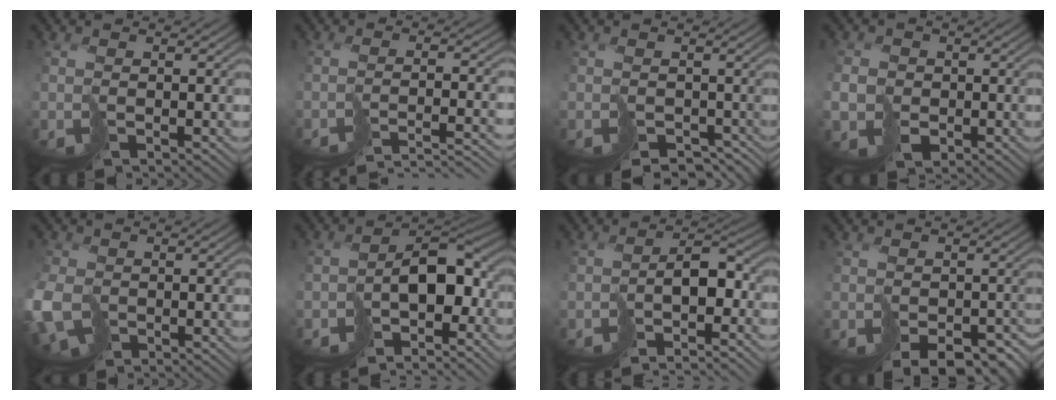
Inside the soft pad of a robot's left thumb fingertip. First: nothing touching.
{"total": 7.5, "force": [-7.1, 0.8, 2.4], "torque": [-0.035, -0.003, -0.086]}
{"total": 2.7, "force": [-1.6, 2.1, 0.8], "torque": [-0.007, -0.013, -0.014]}
{"total": 3.6, "force": [-0.5, 3.3, 1.3], "torque": [-0.023, -0.007, -0.022]}
{"total": 8.2, "force": [-2.7, 5.5, 5.5], "torque": [-0.155, -0.034, -0.045]}
{"total": 7.7, "force": [-3.6, 4.2, 5.4], "torque": [-0.072, -0.009, -0.061]}
{"total": 4.9, "force": [-3.6, 1.6, 2.9], "torque": [-0.033, -0.005, -0.062]}
{"total": 7.1, "force": [-4.4, 4.5, 3.3], "torque": [-0.038, -0.023, -0.035]}